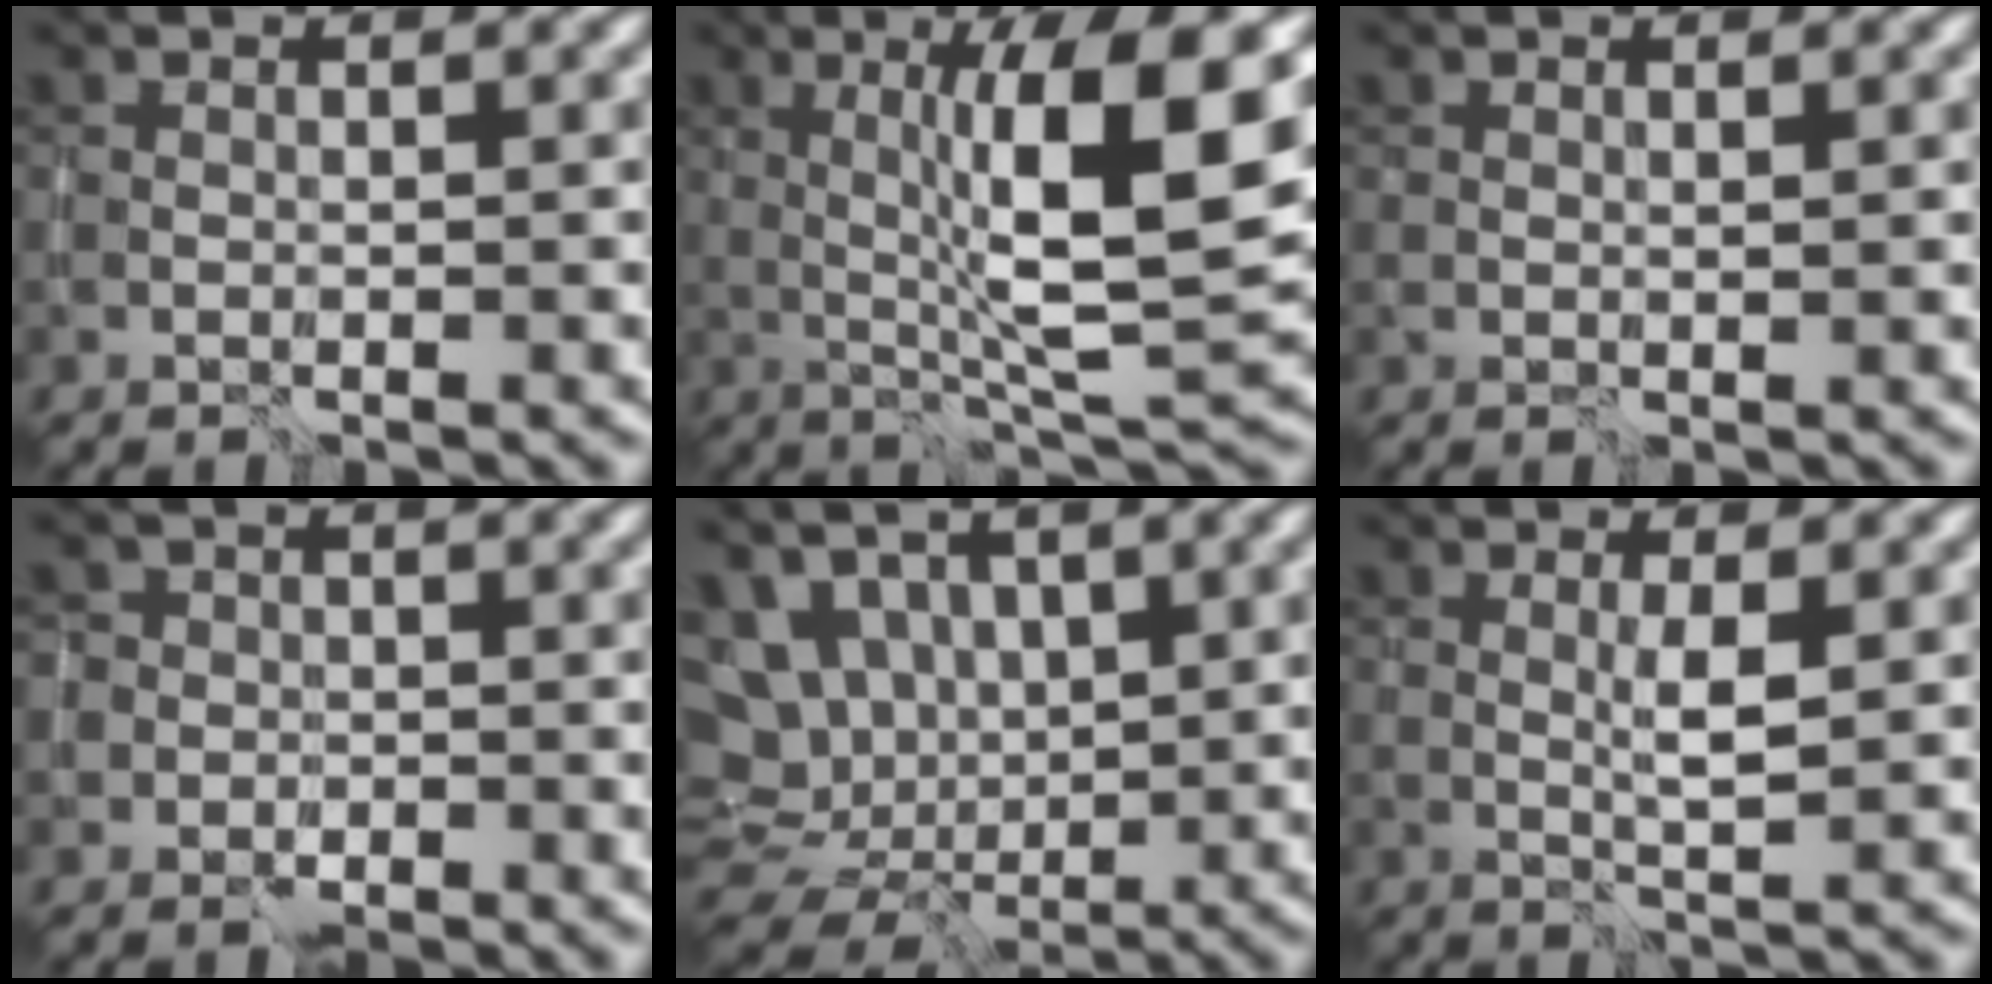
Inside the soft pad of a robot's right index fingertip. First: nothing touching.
{"total": 9.4, "force": [1.2, 1.4, 9.2], "torque": [-0.139, -0.001, 0.029]}
{"total": 0.6, "force": [0.5, 0.0, 0.2], "torque": [-0.002, -0.001, 0.011]}
{"total": 3.7, "force": [-1.1, 3.5, 0.4], "torque": [0.016, 0.012, -0.050]}
{"total": 8.4, "force": [4.0, 5.7, 4.6], "torque": [-0.096, 0.015, 0.081]}
{"total": 1.9, "force": [0.4, 0.2, 1.8], "torque": [-0.033, -0.005, 0.009]}